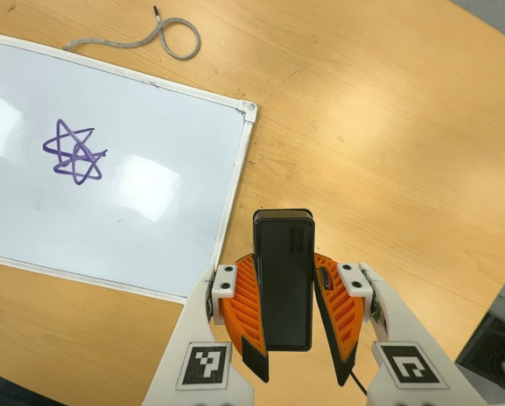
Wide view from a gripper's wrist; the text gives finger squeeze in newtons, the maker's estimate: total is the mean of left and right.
{"total": 10.7, "left": 8.6, "right": 12.8}